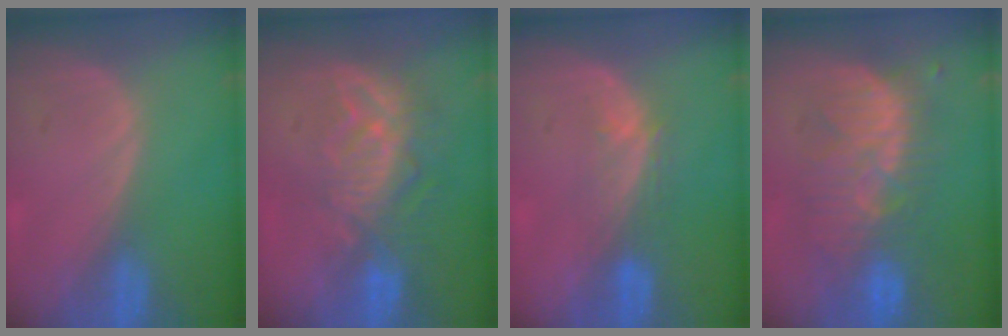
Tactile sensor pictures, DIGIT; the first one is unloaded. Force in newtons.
{"total": 9.4, "press": 8.2, "slide": 4.6}
{"total": 3.8, "press": 3.4, "slide": 1.6}
{"total": 8.8, "press": 8.8, "slide": 0.2}